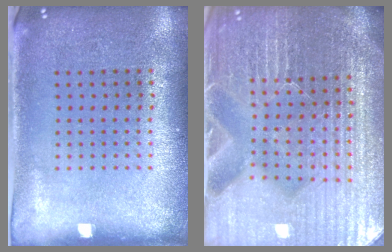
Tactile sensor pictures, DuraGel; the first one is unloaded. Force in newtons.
{"total": 6.1, "press": 5.5, "slide": 2.7}